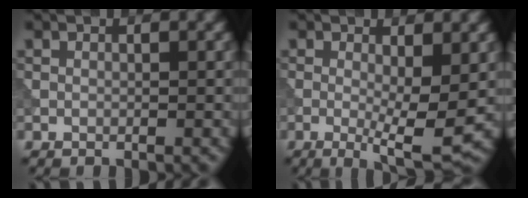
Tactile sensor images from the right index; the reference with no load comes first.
{"total": 5.5, "force": [-0.3, 1.0, 5.4], "torque": [-0.084, -0.016, -0.003]}